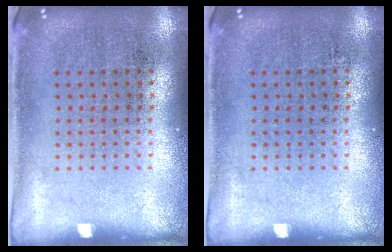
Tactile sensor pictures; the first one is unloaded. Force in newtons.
{"total": 0.0}